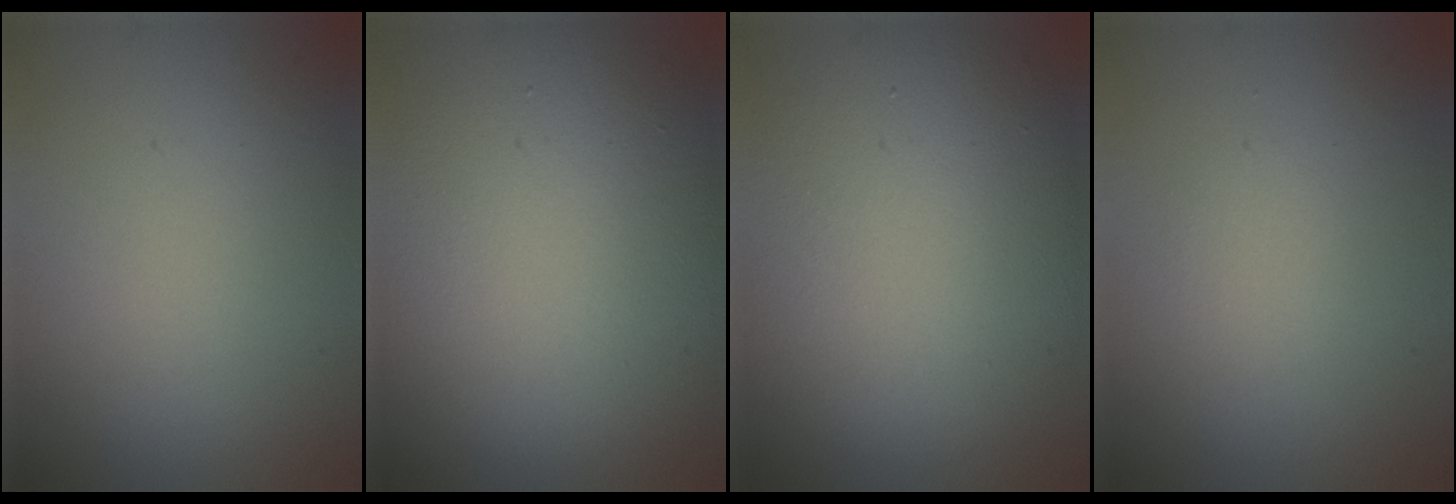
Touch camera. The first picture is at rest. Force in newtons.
{"total": 15.6, "press": 15.6, "slide": 1.1}
{"total": 12.3, "press": 12.2, "slide": 1.0}
{"total": 1.0, "press": 1.0, "slide": 0.1}